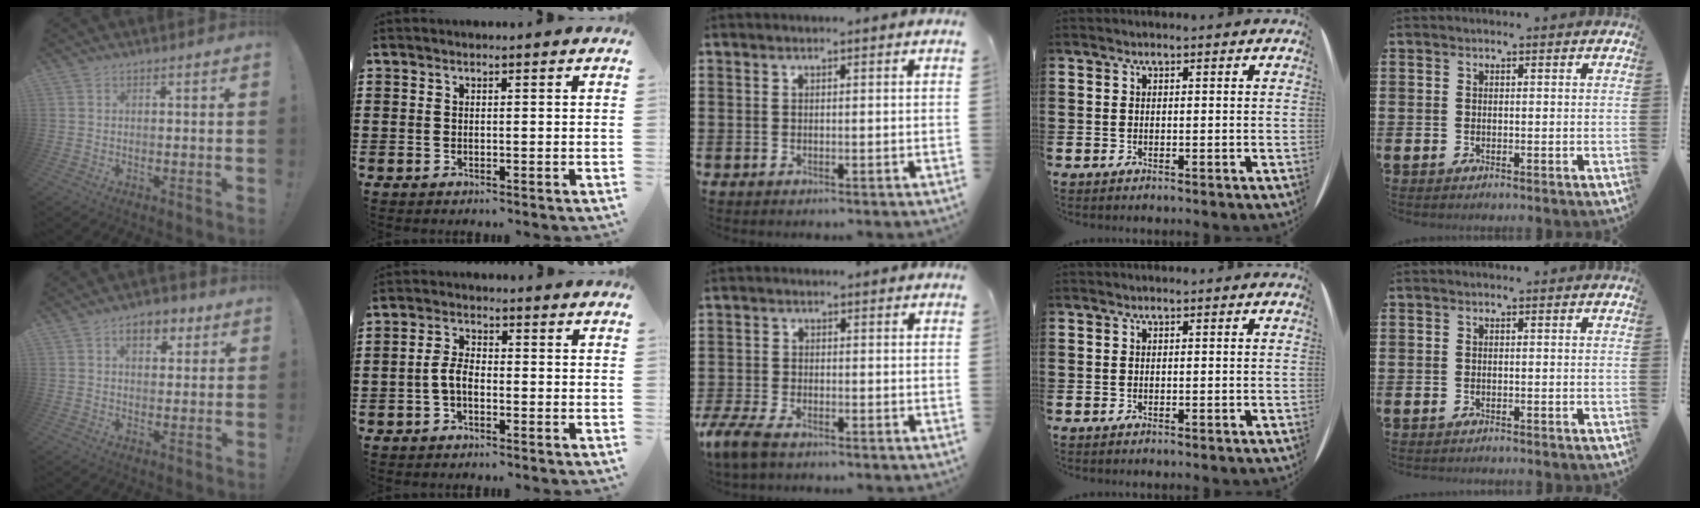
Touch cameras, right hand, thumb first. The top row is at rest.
{"thumb": {"total": 7.3, "force": [3.3, 4.7, 4.5], "torque": [-0.055, -0.002, 0.056]}, "index": {"total": 3.8, "force": [-1.2, 1.9, 3.0], "torque": [-0.077, -0.001, -0.030]}, "middle": {"total": 3.9, "force": [-3.0, 1.0, 2.3], "torque": [-0.077, -0.010, -0.066]}}